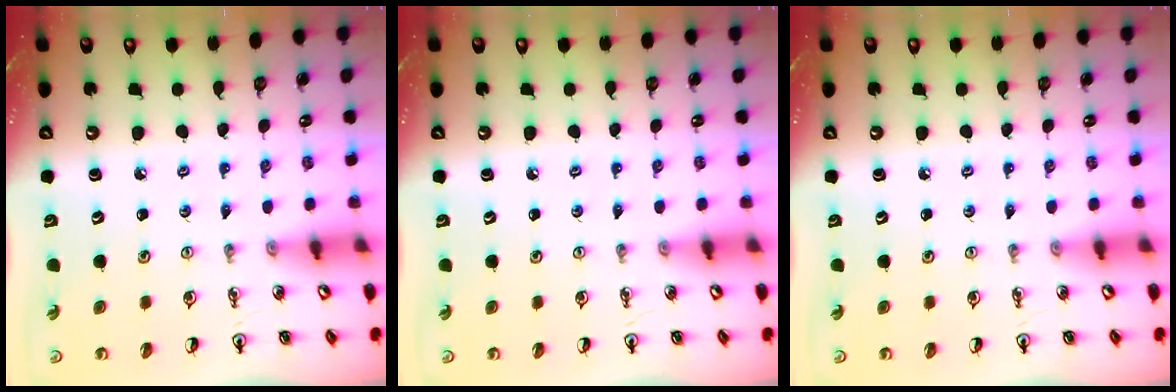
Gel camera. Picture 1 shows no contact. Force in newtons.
{"total": 0.0}
{"total": 0.0}